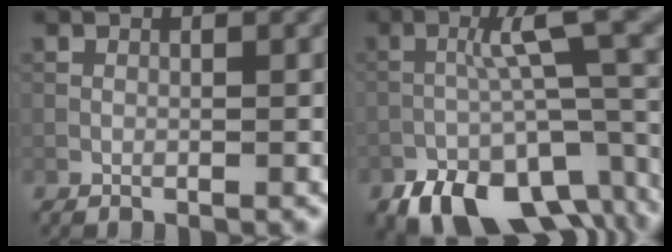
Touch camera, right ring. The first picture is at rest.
{"total": 11.3, "force": [-7.1, 4.0, 7.8], "torque": [-0.116, -0.008, -0.115]}